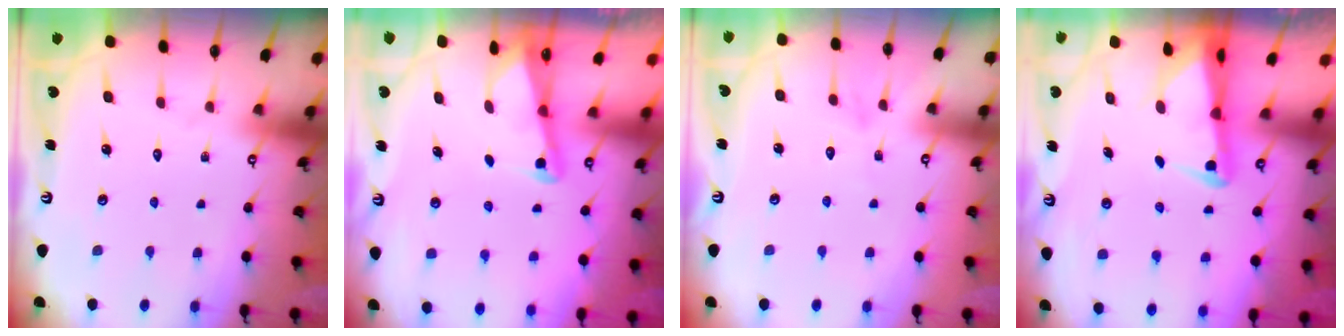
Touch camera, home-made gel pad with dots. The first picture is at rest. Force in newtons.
{"total": 2.3, "press": 2.3, "slide": 0.3}
{"total": 1.7, "press": 1.7, "slide": 0.2}
{"total": 3.2, "press": 3.1, "slide": 0.6}